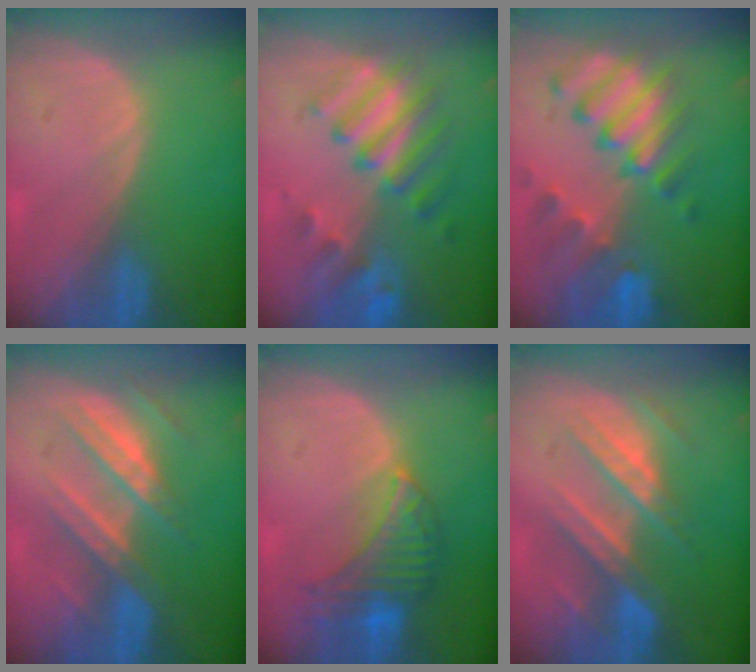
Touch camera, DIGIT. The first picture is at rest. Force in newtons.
{"total": 8.8, "press": 8.1, "slide": 3.3}
{"total": 10.3, "press": 8.9, "slide": 5.1}
{"total": 7.2, "press": 7.2, "slide": 0.8}
{"total": 8.1, "press": 7.2, "slide": 3.6}
{"total": 8.8, "press": 7.9, "slide": 3.7}